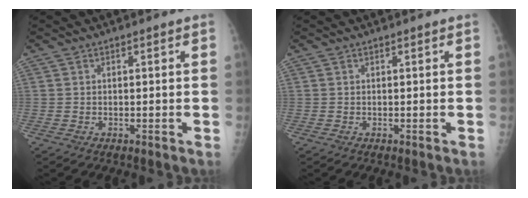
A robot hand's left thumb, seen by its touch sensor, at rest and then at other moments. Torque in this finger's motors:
{"motor_torque": [0.00, 0.00, 0.00, -0.01, 0.00]}